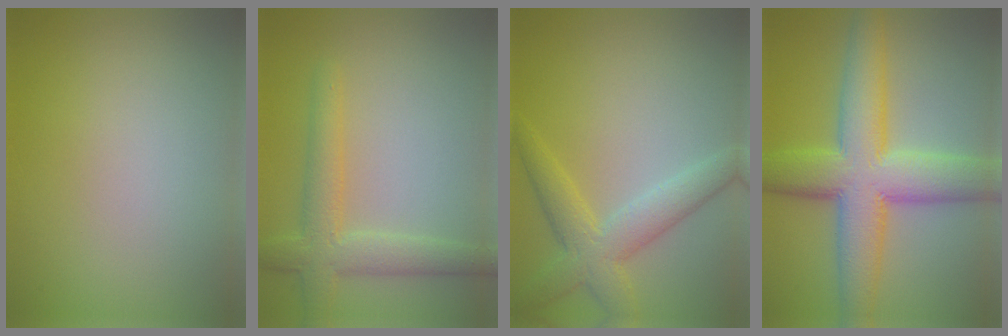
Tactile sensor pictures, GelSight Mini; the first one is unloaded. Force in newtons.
{"total": 4.1, "press": 4.1, "slide": 0.1}
{"total": 4.5, "press": 4.5, "slide": 0.1}
{"total": 9.6, "press": 9.6, "slide": 0.1}